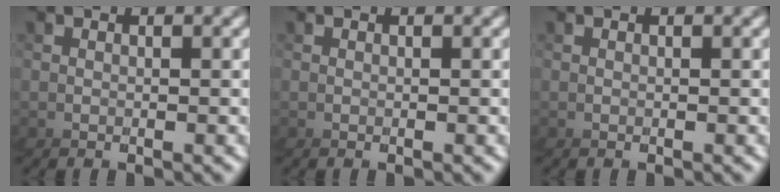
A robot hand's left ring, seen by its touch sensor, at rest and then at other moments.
{"total": 0.0}
{"total": 0.0}